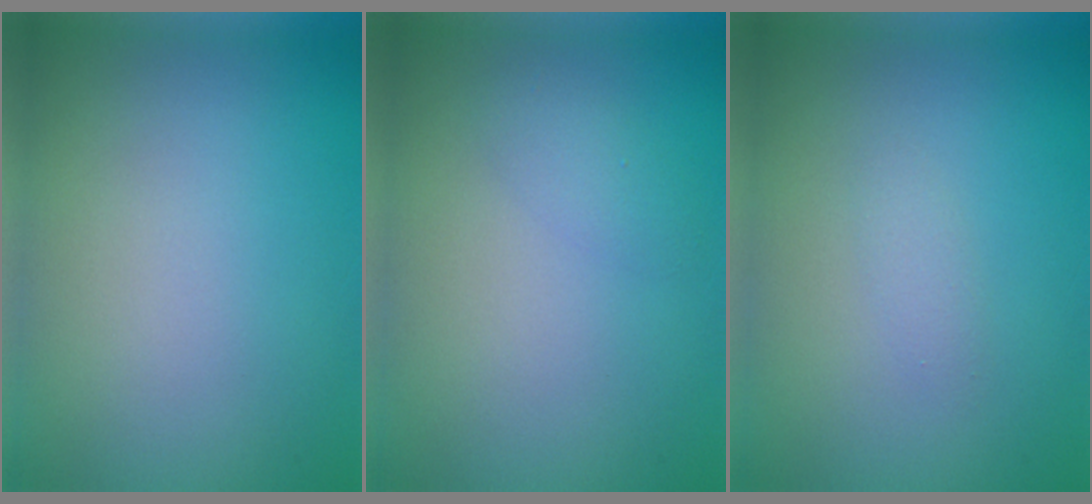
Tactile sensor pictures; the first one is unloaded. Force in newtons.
{"total": 1.2, "press": 1.2, "slide": 0.1}
{"total": 0.9, "press": 0.9, "slide": 0.0}